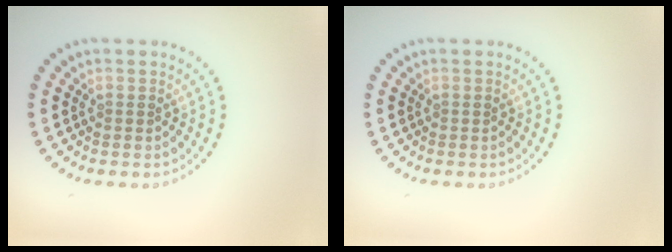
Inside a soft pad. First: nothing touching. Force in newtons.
{"total": 0.0}